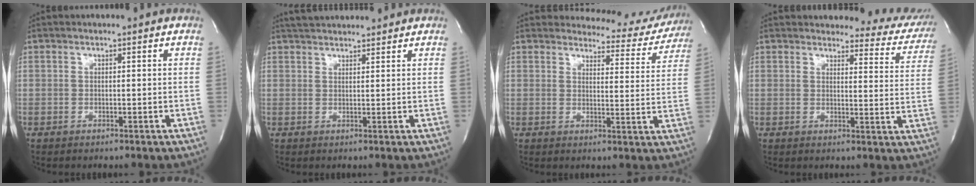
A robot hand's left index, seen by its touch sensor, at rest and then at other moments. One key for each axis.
{"total": 6.9, "fx": 6.4, "fy": 1.4, "fz": 2.1, "tx": -0.039, "ty": 0.032, "tz": 0.097}
{"total": 10.9, "fx": 10.5, "fy": 2.8, "fz": 0.3, "tx": 0.021, "ty": -0.040, "tz": 0.099}
{"total": 12.5, "fx": 12.0, "fy": 3.1, "fz": 1.8, "tx": 0.018, "ty": -0.068, "tz": 0.099}